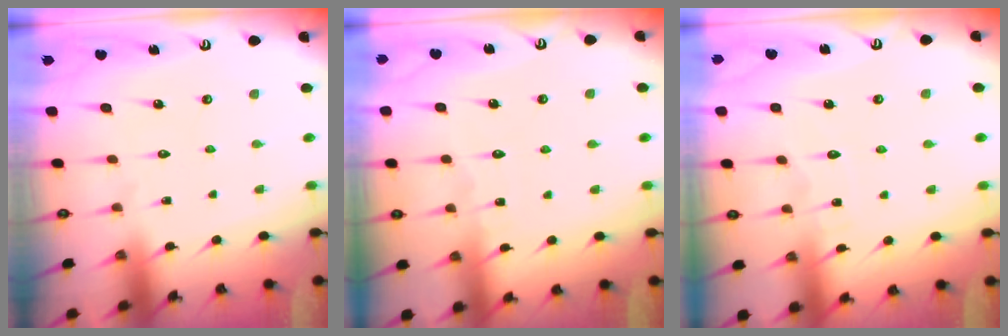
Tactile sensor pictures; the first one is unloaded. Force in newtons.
{"total": 2.6, "press": 2.6, "slide": 0.3}
{"total": 3.6, "press": 3.5, "slide": 0.5}